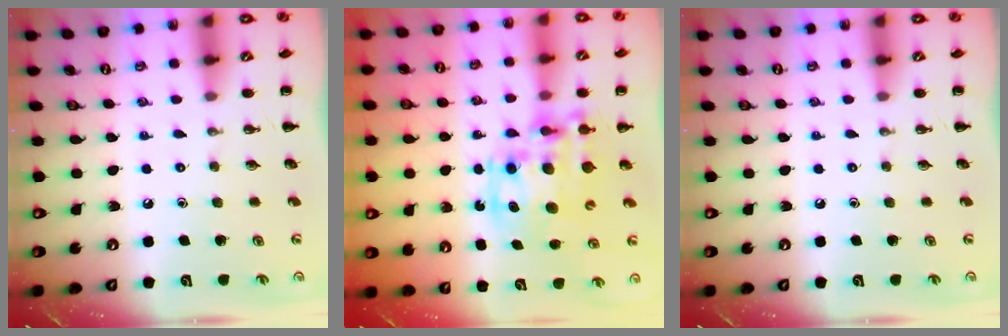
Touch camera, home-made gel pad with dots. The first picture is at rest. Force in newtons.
{"total": 13.4, "press": 13.1, "slide": 3.1}
{"total": 0.0}